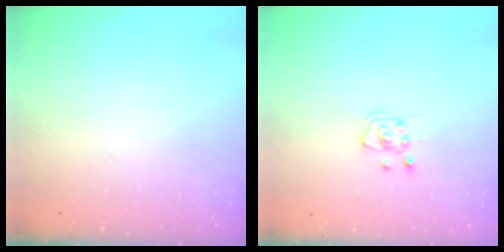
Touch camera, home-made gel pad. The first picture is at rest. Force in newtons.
{"total": 4.3, "press": 4.3, "slide": 0.3}